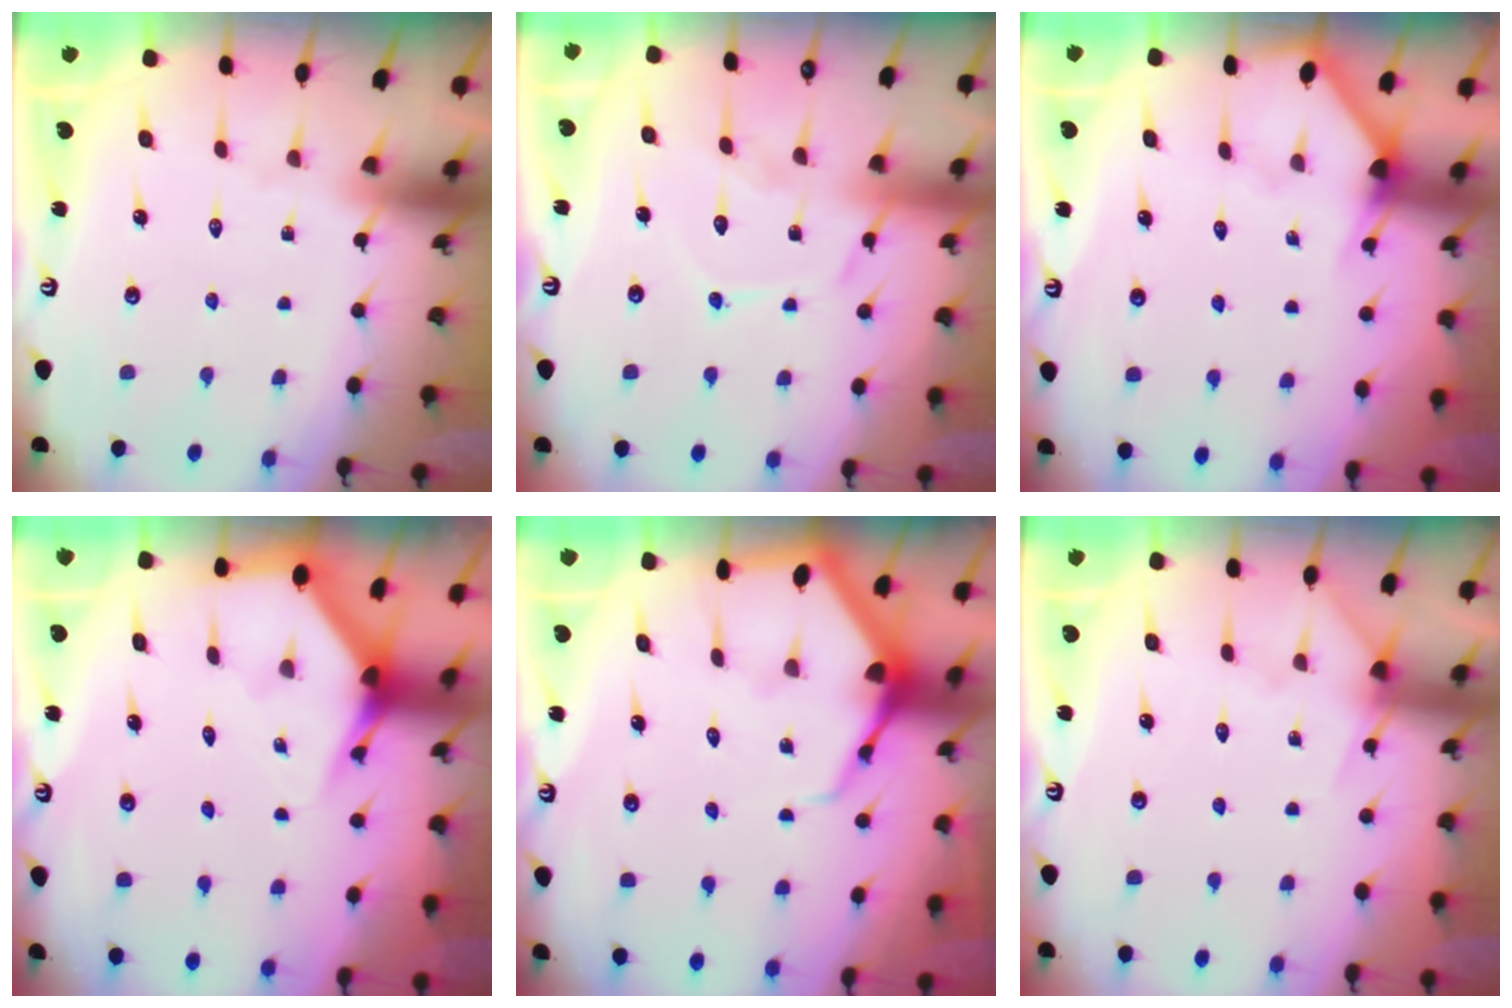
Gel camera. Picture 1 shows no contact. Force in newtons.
{"total": 11.8, "press": 11.7, "slide": 0.8}
{"total": 4.9, "press": 4.8, "slide": 0.4}
{"total": 3.9, "press": 3.9, "slide": 0.2}
{"total": 6.2, "press": 6.1, "slide": 0.8}
{"total": 6.9, "press": 6.8, "slide": 0.9}